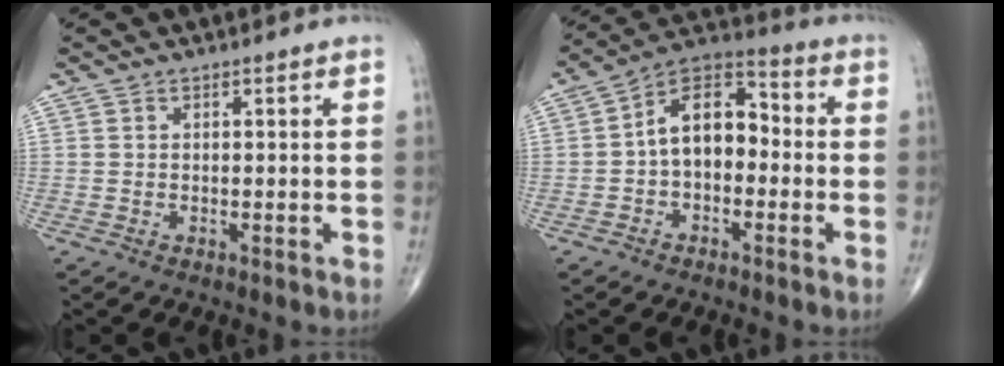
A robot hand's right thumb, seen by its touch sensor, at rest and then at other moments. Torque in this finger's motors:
{"motor_torque": [0.04, 0.31, 0.58, -0.31, 0.09]}